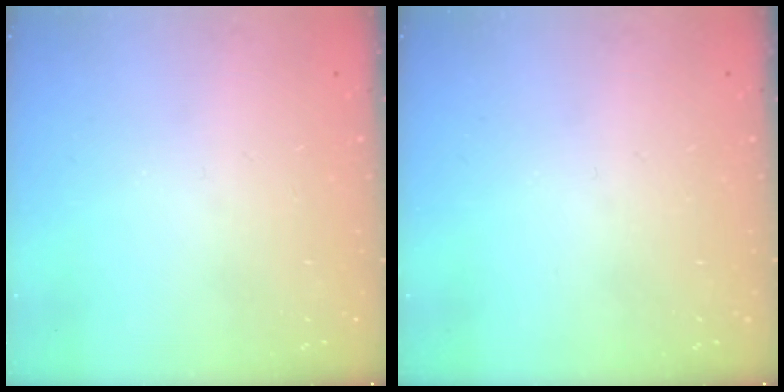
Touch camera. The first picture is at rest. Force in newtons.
{"total": 0.0}